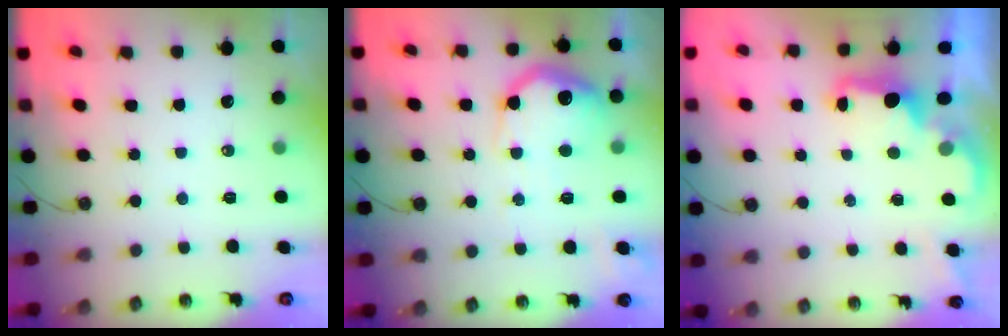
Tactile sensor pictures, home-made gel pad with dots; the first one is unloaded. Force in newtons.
{"total": 18.1, "press": 18.1, "slide": 1.2}
{"total": 2.1, "press": 2.0, "slide": 0.7}